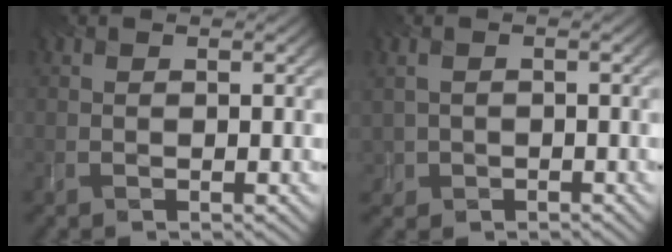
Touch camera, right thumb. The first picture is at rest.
{"total": 0.9, "force": [-0.4, 0.8, 0.1], "torque": [-0.016, -0.003, 0.007]}